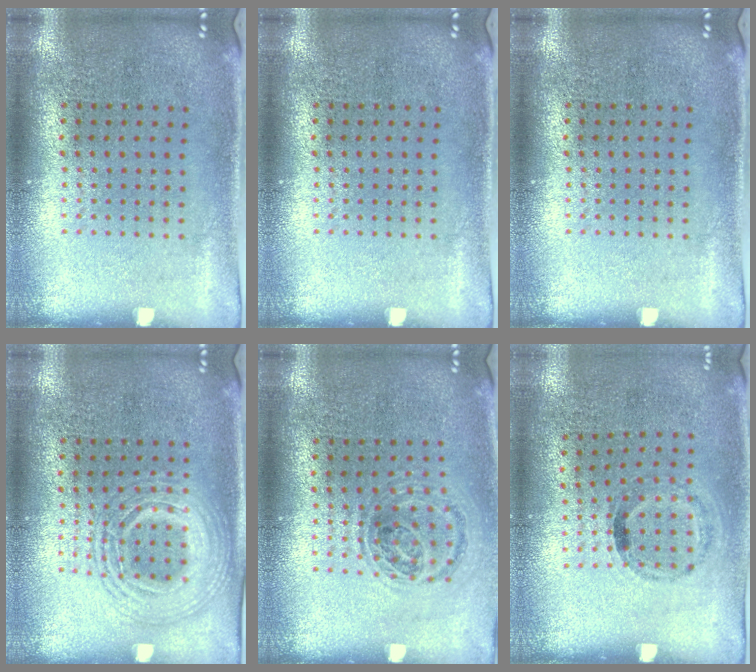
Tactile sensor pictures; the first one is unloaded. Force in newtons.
{"total": 0.0}
{"total": 0.0}
{"total": 2.6, "press": 2.6, "slide": 0.2}
{"total": 0.9, "press": 0.9, "slide": 0.3}
{"total": 1.1, "press": 0.7, "slide": 0.9}